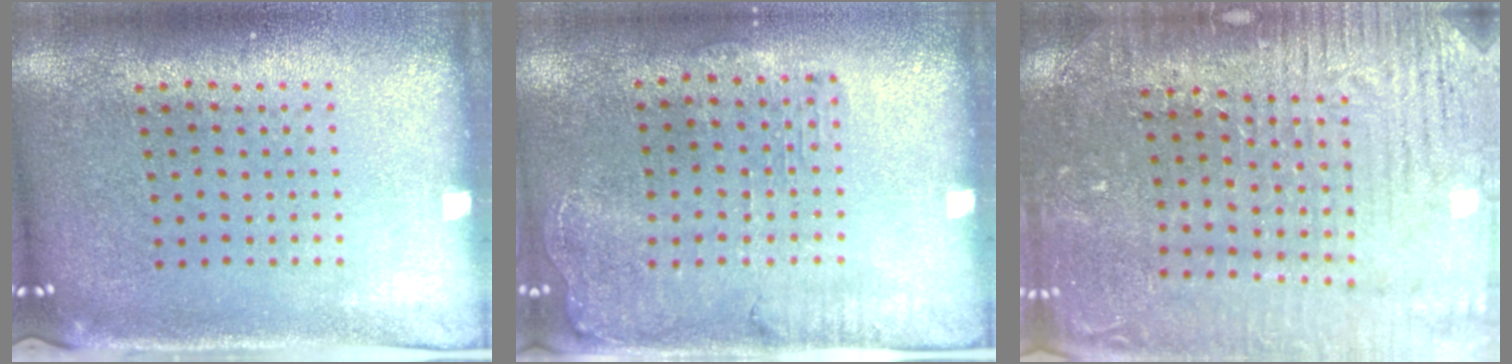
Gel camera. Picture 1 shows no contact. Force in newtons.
{"total": 1.4, "press": 1.3, "slide": 0.5}
{"total": 3.2, "press": 3.2, "slide": 0.2}